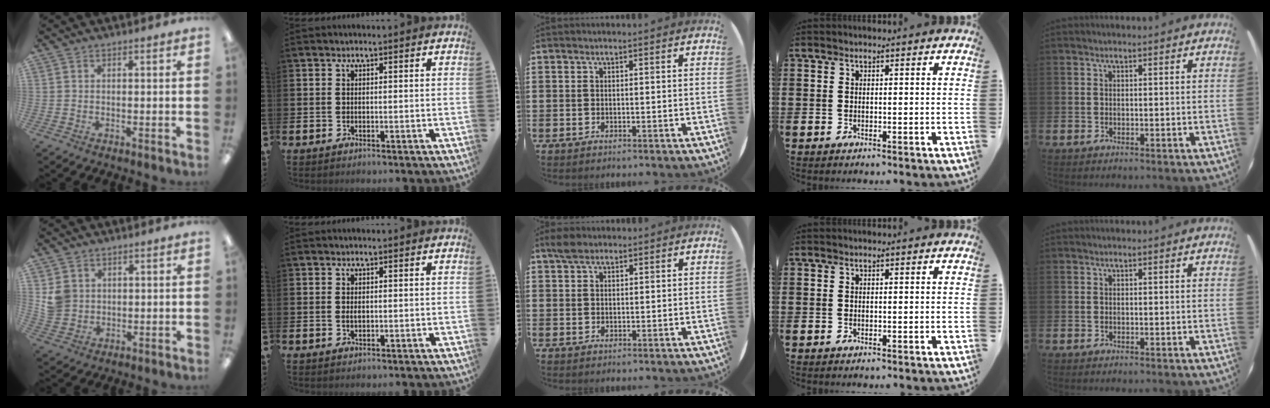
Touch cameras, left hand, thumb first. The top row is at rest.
{"thumb": {"total": 5.2, "force": [1.9, 4.8, 1.0], "torque": [-0.016, 0.005, 0.036]}, "index": {"total": 0.7, "force": [0.1, 0.4, 0.6], "torque": [-0.007, 0.000, -0.001]}, "middle": {"total": 2.1, "force": [1.7, 0.9, 0.9], "torque": [-0.014, 0.003, 0.029]}}